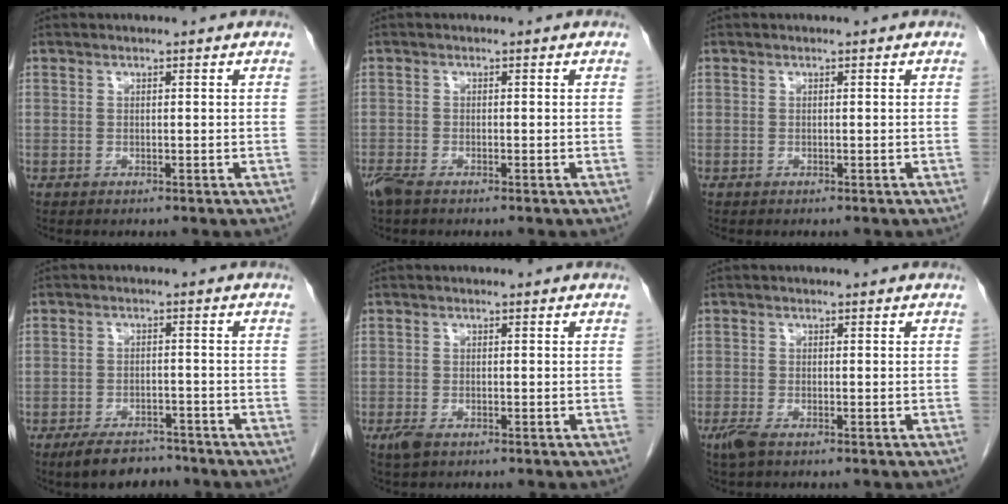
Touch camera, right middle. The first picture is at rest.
{"total": 2.8, "force": [-2.1, 0.8, 1.6], "torque": [-0.040, -0.008, -0.040]}
{"total": 0.0}
{"total": 6.1, "force": [-5.0, 2.4, 2.4], "torque": [-0.046, -0.004, -0.079]}
{"total": 2.1, "force": [-1.3, 0.8, 1.4], "torque": [-0.034, -0.004, -0.021]}
{"total": 2.4, "force": [-1.6, 0.6, 1.6], "torque": [-0.039, -0.007, -0.031]}